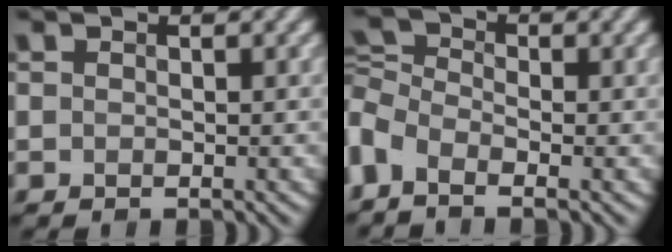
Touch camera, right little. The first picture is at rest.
{"total": 2.7, "force": [-1.5, 1.6, 1.5], "torque": [-0.036, 0.009, -0.050]}